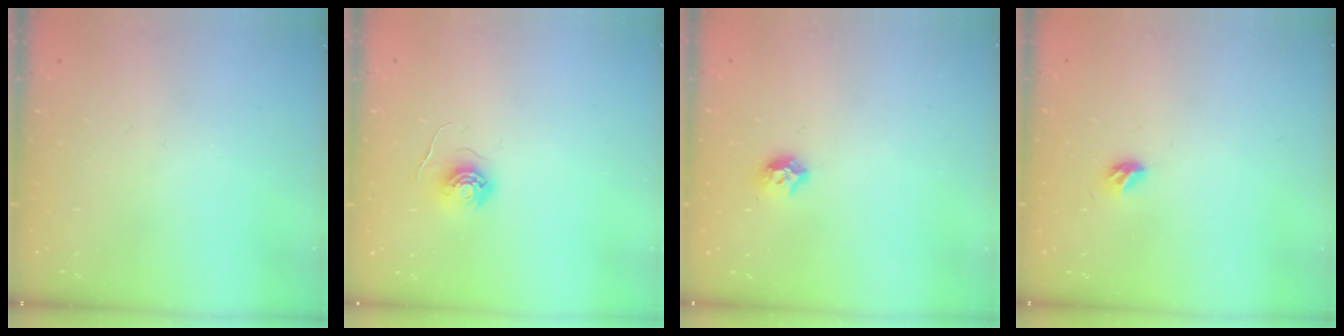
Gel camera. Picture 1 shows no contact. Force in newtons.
{"total": 5.8, "press": 5.8, "slide": 0.3}
{"total": 7.9, "press": 7.8, "slide": 1.0}
{"total": 4.0, "press": 3.9, "slide": 1.0}